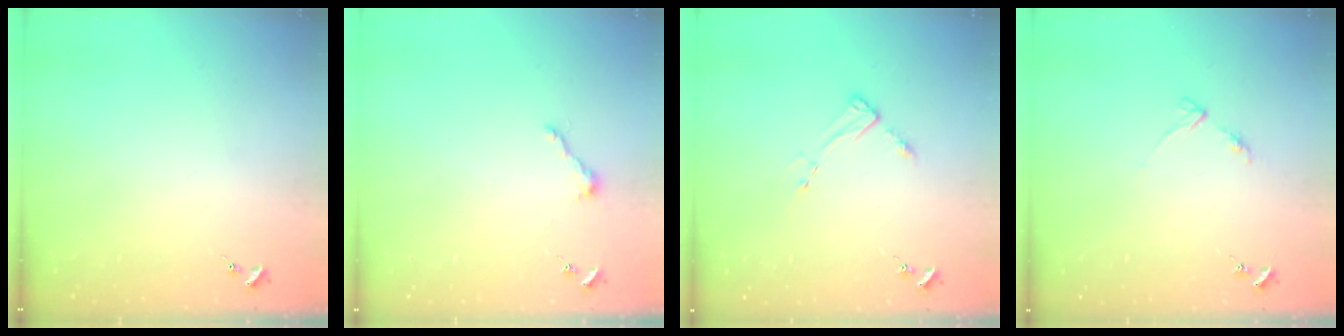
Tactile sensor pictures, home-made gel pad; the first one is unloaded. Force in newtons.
{"total": 3.9, "press": 3.9, "slide": 0.3}
{"total": 3.6, "press": 3.5, "slide": 0.4}
{"total": 3.6, "press": 3.5, "slide": 0.4}